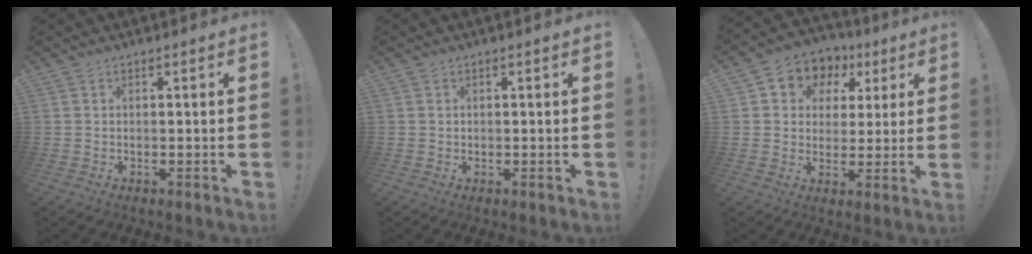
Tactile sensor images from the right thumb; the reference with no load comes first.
{"total": 0.5, "force": [0.1, 0.5, 0.1], "torque": [-0.007, 0.005, 0.003]}
{"total": 7.9, "force": [2.7, 7.0, 2.5], "torque": [-0.041, -0.014, 0.055]}